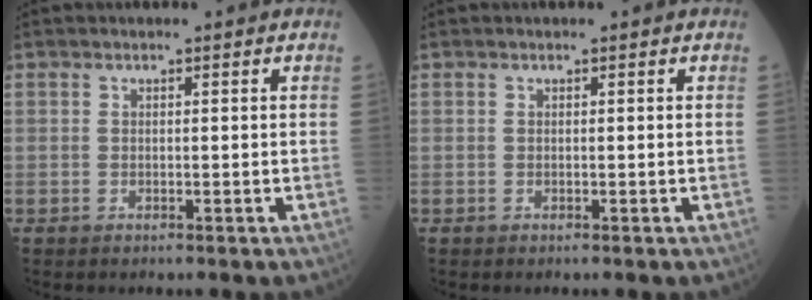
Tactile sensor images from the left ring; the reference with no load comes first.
{"total": 0.0}